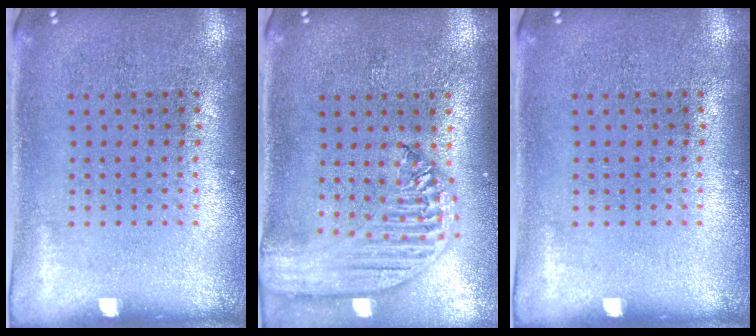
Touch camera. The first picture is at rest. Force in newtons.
{"total": 2.6, "press": 2.2, "slide": 1.4}
{"total": 0.0}